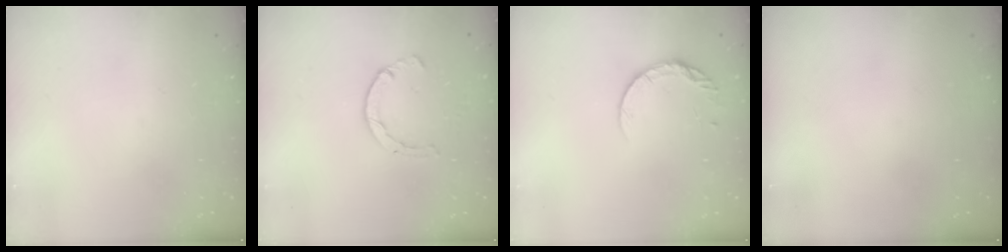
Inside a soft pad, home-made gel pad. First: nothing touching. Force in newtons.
{"total": 2.1, "press": 2.1, "slide": 0.5}
{"total": 7.9, "press": 7.8, "slide": 0.9}
{"total": 0.0}